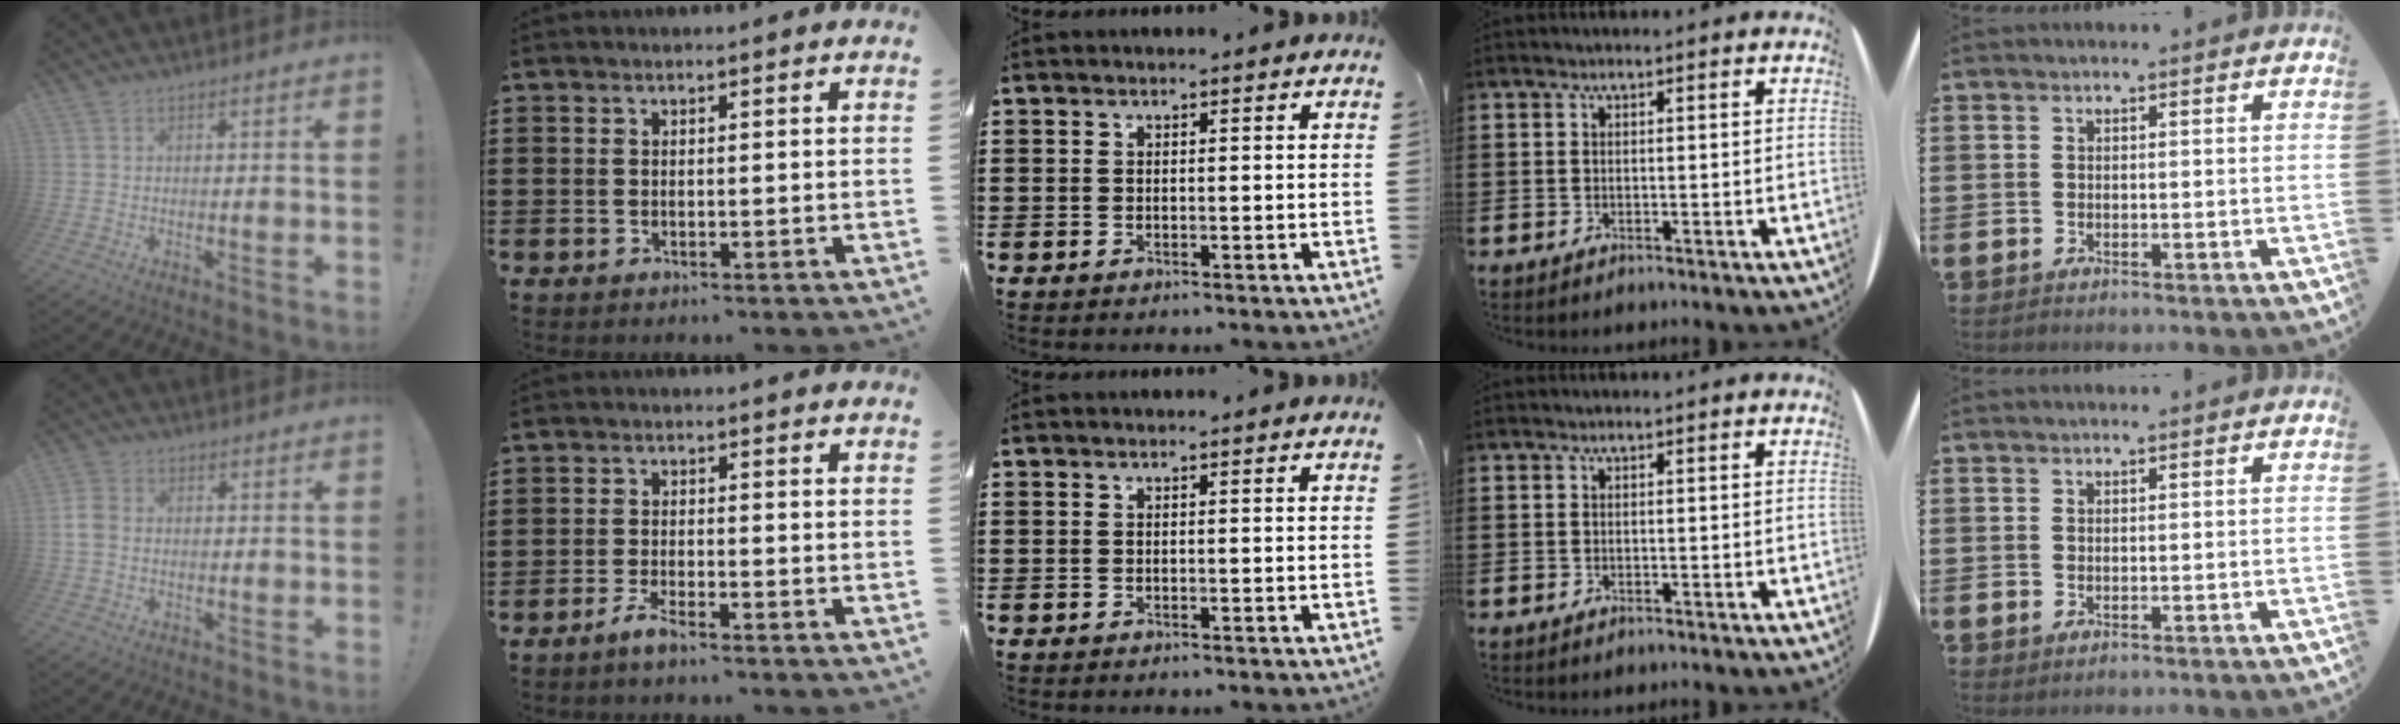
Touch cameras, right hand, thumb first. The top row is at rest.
{"thumb": {"total": 4.4, "force": [-0.3, 3.3, 2.9], "torque": [-0.076, 0.008, -0.006]}, "index": {"total": 2.2, "force": [-1.8, 0.0, 1.2], "torque": [-0.027, -0.001, -0.036]}}